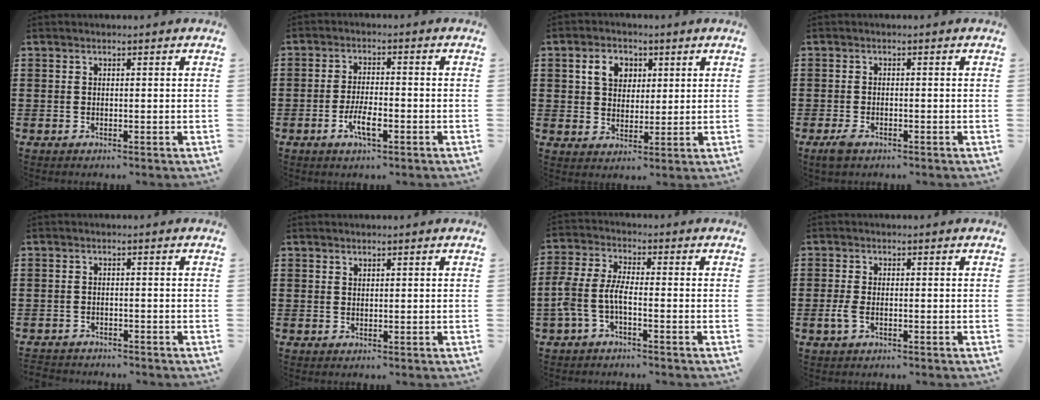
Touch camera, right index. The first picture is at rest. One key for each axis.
{"total": 5.0, "fx": -2.2, "fy": 1.5, "fz": 4.2, "tx": -0.083, "ty": -0.001, "tz": -0.041}
{"total": 5.1, "fx": 1.9, "fy": 3.8, "fz": 2.7, "tx": -0.060, "ty": 0.013, "tz": 0.031}
{"total": 1.6, "fx": -1.2, "fy": 0.6, "fz": 1.0, "tx": -0.027, "ty": -0.004, "tz": -0.025}
{"total": 1.6, "fx": -1.6, "fy": 0.3, "fz": -0.1, "tx": -0.003, "ty": 0.000, "tz": -0.035}
{"total": 0.7, "fx": 0.6, "fy": 0.4, "fz": 0.0, "tx": -0.001, "ty": 0.000, "tz": 0.011}
{"total": 4.8, "fx": -2.2, "fy": 1.5, "fz": 3.9, "tx": -0.113, "ty": -0.011, "tz": -0.053}
{"total": 2.1, "fx": -0.7, "fy": 0.8, "fz": 1.8, "tx": -0.048, "ty": -0.007, "tz": -0.018}